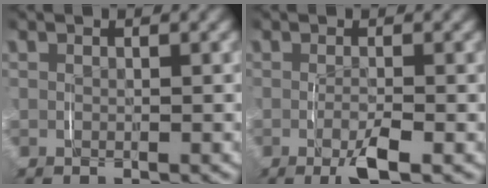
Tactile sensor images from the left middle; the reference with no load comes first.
{"total": 2.5, "force": [-1.1, 0.4, 2.2], "torque": [-0.042, -0.010, -0.016]}